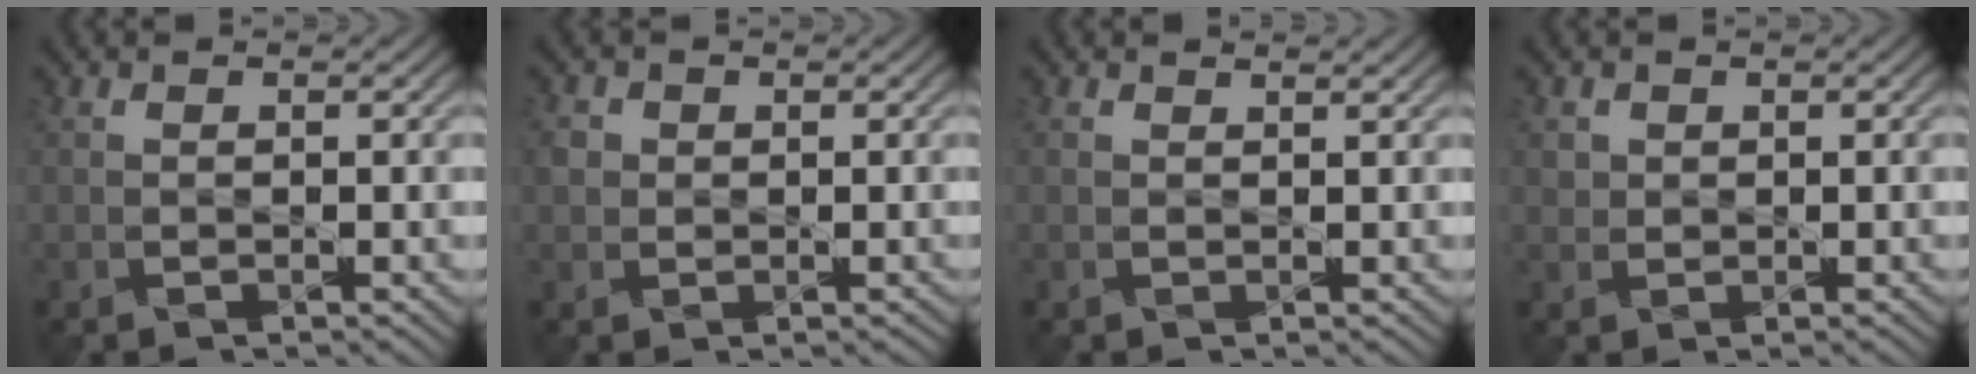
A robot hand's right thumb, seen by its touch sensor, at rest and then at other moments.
{"total": 1.8, "force": [0.7, 1.7, -0.1], "torque": [-0.010, 0.009, 0.014]}
{"total": 1.1, "force": [1.1, -0.2, -0.2], "torque": [0.005, 0.005, 0.020]}
{"total": 1.4, "force": [1.0, 0.9, -0.5], "torque": [0.005, 0.000, 0.021]}